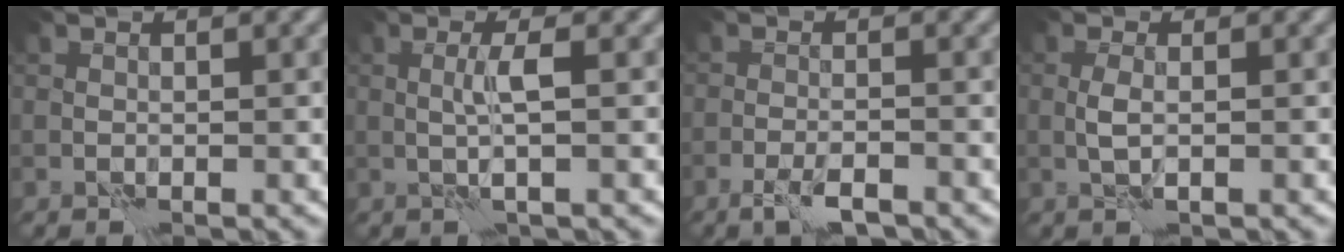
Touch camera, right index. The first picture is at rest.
{"total": 1.9, "force": [0.4, -0.2, 1.9], "torque": [-0.040, 0.003, 0.008]}
{"total": 2.4, "force": [-1.7, 0.4, 1.7], "torque": [-0.036, 0.000, -0.035]}
{"total": 1.3, "force": [0.1, 0.1, 1.3], "torque": [-0.030, 0.001, -0.001]}